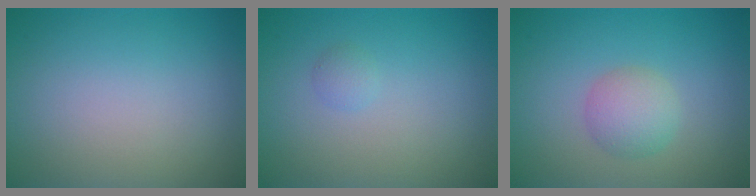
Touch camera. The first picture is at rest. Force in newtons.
{"total": 0.8, "press": 0.8, "slide": 0.1}
{"total": 2.7, "press": 2.7, "slide": 0.1}